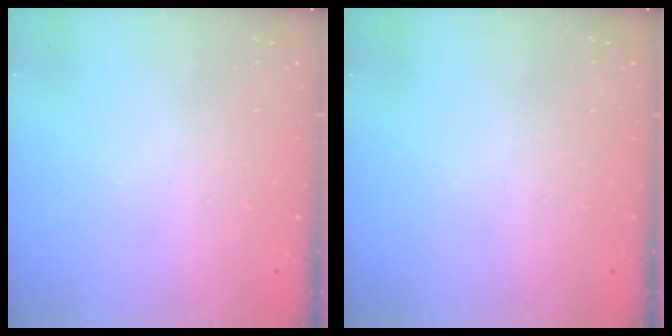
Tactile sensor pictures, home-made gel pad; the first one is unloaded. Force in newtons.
{"total": 0.0}